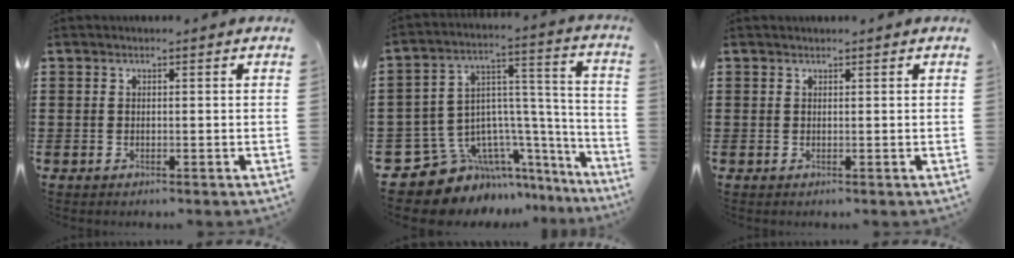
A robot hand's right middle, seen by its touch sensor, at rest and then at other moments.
{"total": 10.0, "force": [-7.3, 6.3, 2.6], "torque": [-0.077, -0.006, -0.133]}
{"total": 0.6, "force": [0.5, 0.2, -0.3], "torque": [0.002, 0.001, 0.011]}